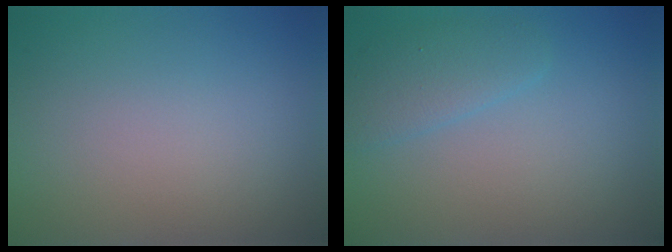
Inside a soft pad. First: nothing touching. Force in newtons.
{"total": 2.2, "press": 2.2, "slide": 0.2}